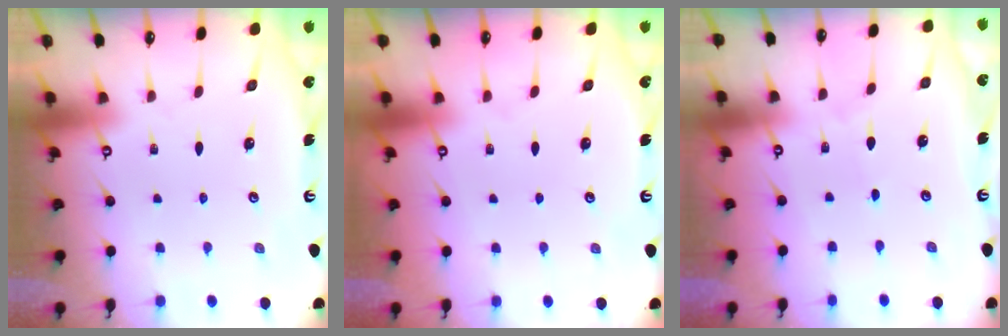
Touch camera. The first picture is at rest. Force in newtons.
{"total": 0.0}
{"total": 0.5, "press": 0.5, "slide": 0.1}